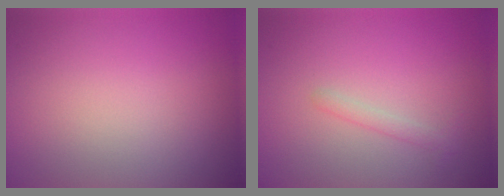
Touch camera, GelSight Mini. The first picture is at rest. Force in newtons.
{"total": 1.1, "press": 1.1, "slide": 0.0}